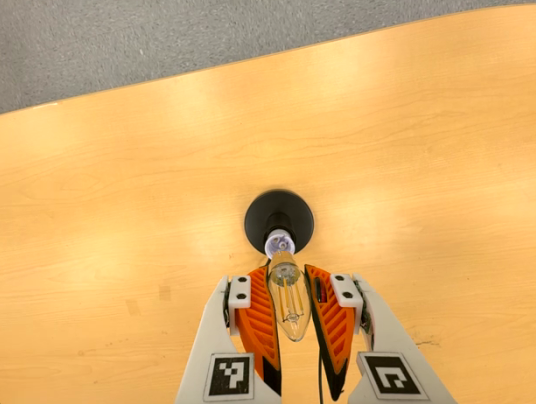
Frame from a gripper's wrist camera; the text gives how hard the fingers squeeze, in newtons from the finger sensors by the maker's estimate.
{"total": 21.5, "left": 23.7, "right": 19.3}